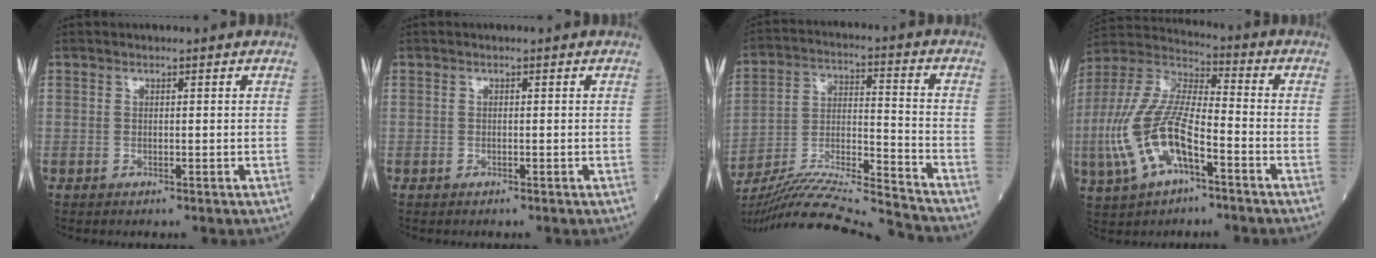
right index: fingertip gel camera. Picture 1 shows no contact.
{"total": 0.0}
{"total": 19.7, "force": [-18.6, -1.8, 6.4], "torque": [-0.136, -0.013, -0.313]}
{"total": 15.0, "force": [-5.3, 5.3, 13.0], "torque": [-0.297, 0.002, -0.098]}